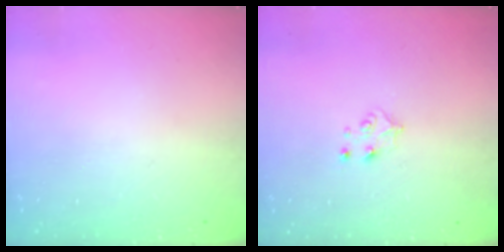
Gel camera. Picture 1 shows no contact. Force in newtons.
{"total": 5.5, "press": 5.5, "slide": 0.5}